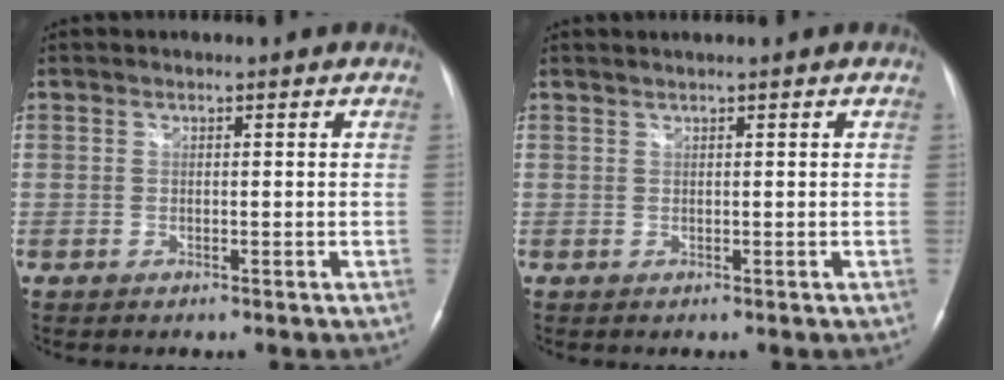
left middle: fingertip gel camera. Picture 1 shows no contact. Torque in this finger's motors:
{"motor_torque": [-0.01, -0.06, 0.04, -0.01]}